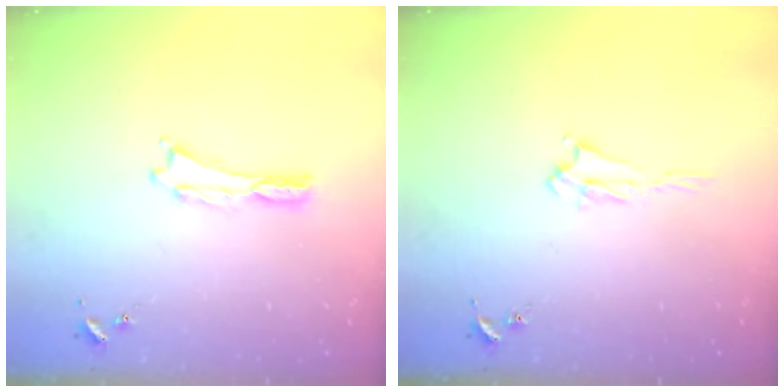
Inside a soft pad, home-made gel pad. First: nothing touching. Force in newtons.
{"total": 3.1, "press": 3.1, "slide": 0.5}